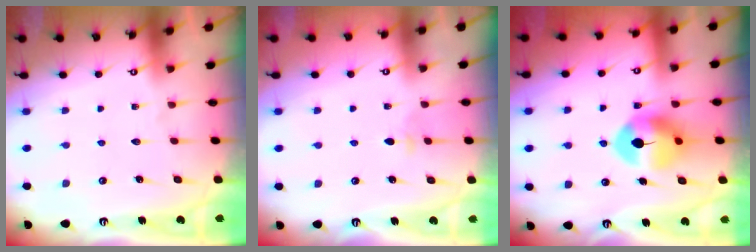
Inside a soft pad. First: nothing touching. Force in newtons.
{"total": 3.6, "press": 3.5, "slide": 0.7}
{"total": 8.5, "press": 8.5, "slide": 0.3}